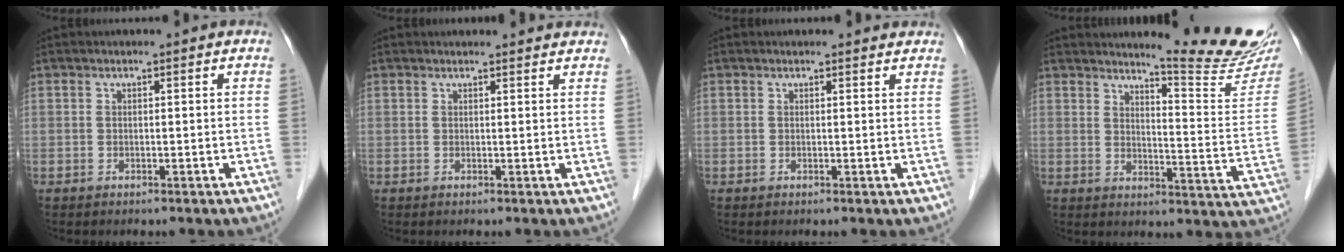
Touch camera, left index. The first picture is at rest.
{"total": 4.6, "force": [4.4, 0.7, 0.9], "torque": [-0.011, 0.015, 0.042]}
{"total": 1.9, "force": [1.8, 0.4, 0.1], "torque": [-0.010, -0.001, 0.011]}
{"total": 14.4, "force": [13.6, -0.9, 4.9], "torque": [-0.065, -0.097, 0.160]}